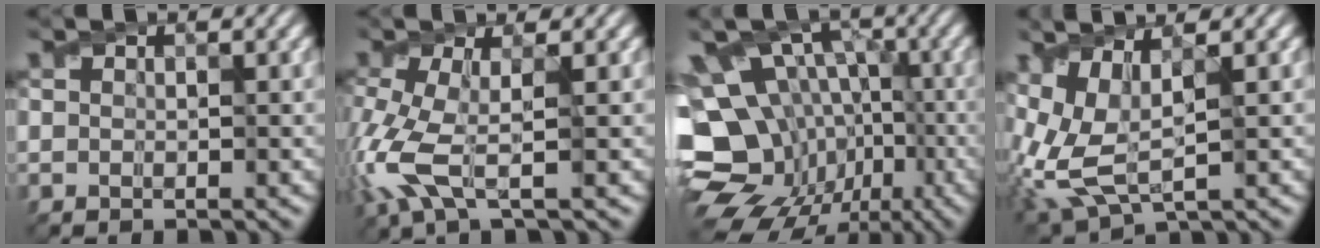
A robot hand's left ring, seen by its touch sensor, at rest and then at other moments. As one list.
[{"total": 5.1, "force": [-1.7, 1.3, 4.6], "torque": [-0.139, -0.008, -0.032]}, {"total": 17.4, "force": [-7.2, 13.1, 8.9], "torque": [-0.172, -0.010, -0.093]}, {"total": 5.4, "force": [0.1, 2.4, 4.9], "torque": [-0.130, -0.004, 0.011]}]